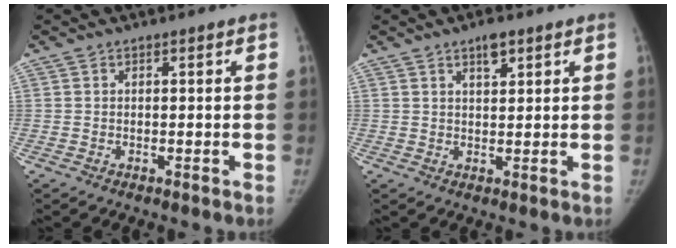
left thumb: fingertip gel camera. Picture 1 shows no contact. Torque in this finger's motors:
{"motor_torque": [0.72, 0.19, 0.39, -0.91, 0.13]}